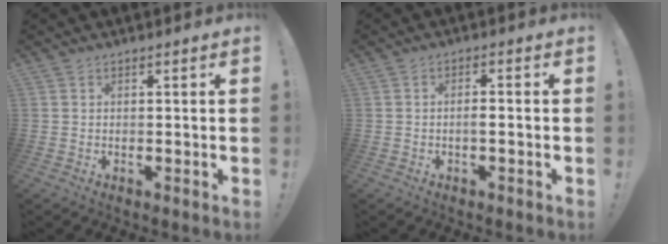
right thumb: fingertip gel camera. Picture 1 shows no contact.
{"total": 2.5, "force": [-1.0, 0.3, 2.2], "torque": [-0.039, 0.001, -0.018]}